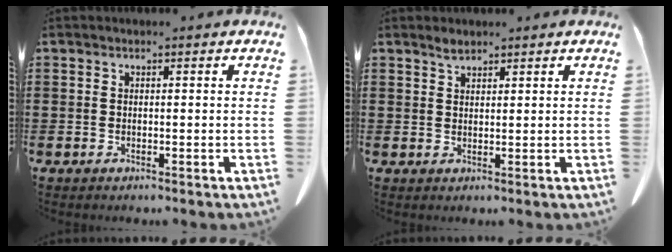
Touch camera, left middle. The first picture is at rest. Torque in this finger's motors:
{"motor_torque": [-0.13, 0.14, 0.10, 0.02]}